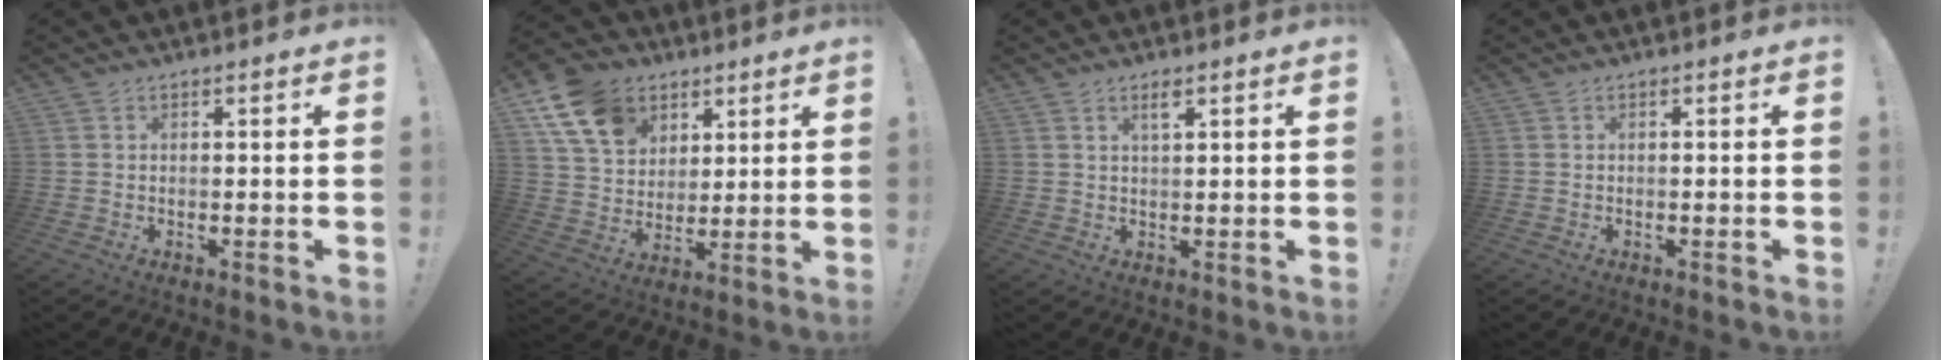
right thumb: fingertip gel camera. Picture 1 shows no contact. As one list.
[{"total": 15.4, "force": [7.6, 11.4, 6.9], "torque": [-0.119, -0.029, 0.152]}, {"total": 2.7, "force": [1.6, 0.6, 2.1], "torque": [-0.032, -0.003, 0.024]}, {"total": 0.0}]